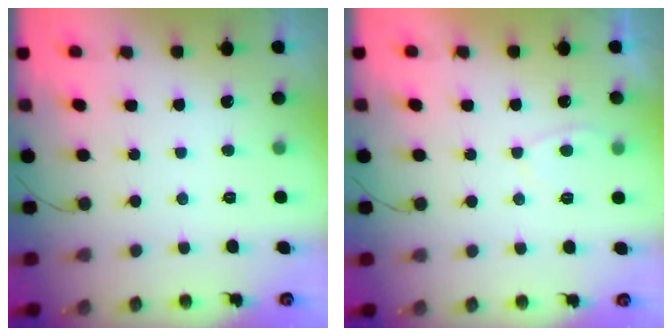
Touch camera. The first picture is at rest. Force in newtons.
{"total": 2.1, "press": 2.0, "slide": 0.6}